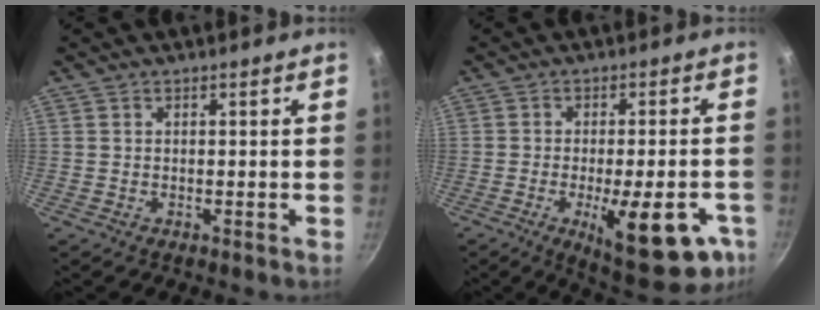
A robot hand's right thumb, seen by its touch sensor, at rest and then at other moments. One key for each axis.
{"total": 15.6, "fx": -6.6, "fy": 5.4, "fz": 13.1, "tx": -0.146, "ty": 0.014, "tz": -0.075}